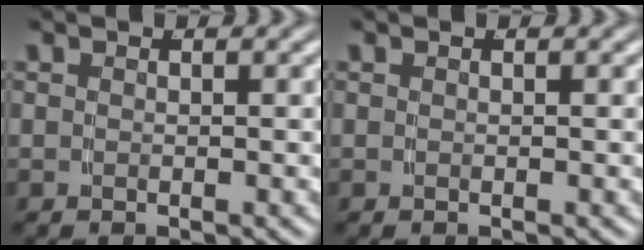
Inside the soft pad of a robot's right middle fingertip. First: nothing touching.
{"total": 0.0}